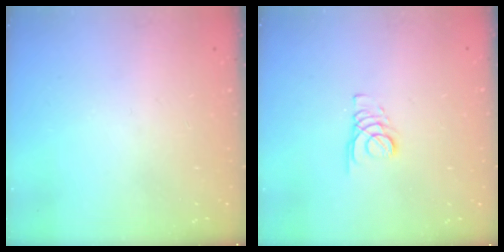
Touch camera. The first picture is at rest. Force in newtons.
{"total": 1.8, "press": 1.7, "slide": 0.1}